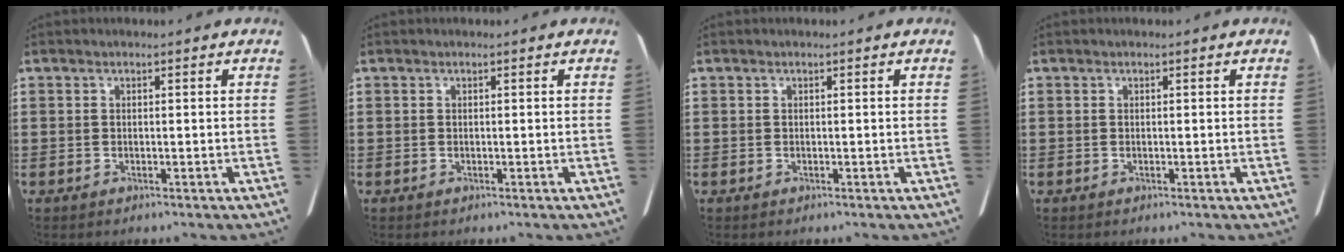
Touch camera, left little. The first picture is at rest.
{"total": 0.0}
{"total": 0.0}
{"total": 0.0}